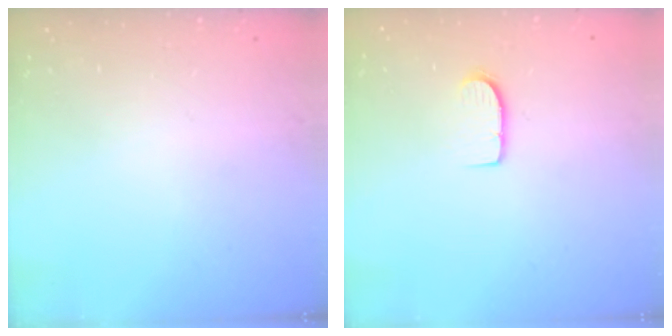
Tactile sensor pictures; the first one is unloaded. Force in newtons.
{"total": 6.6, "press": 6.6, "slide": 0.5}